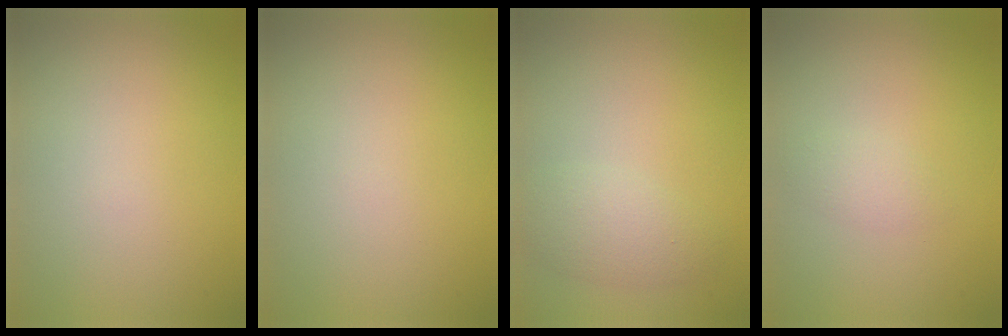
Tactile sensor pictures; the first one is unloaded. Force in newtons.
{"total": 0.0}
{"total": 2.6, "press": 2.6, "slide": 0.1}
{"total": 1.1, "press": 1.1, "slide": 0.1}